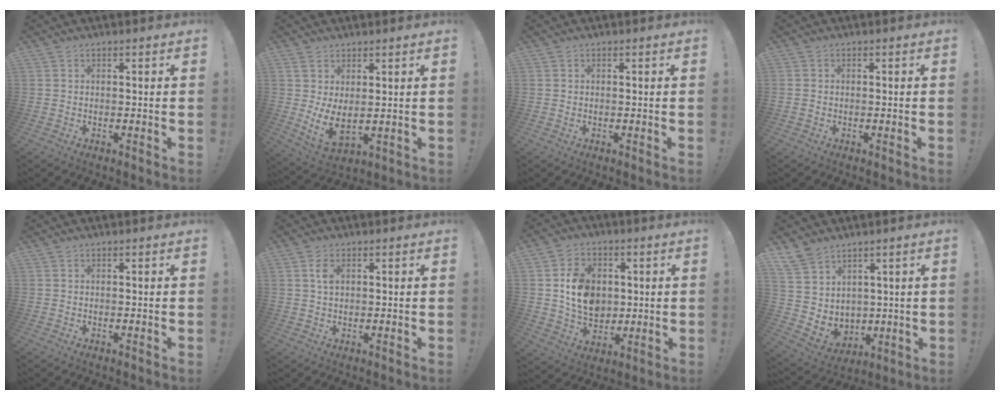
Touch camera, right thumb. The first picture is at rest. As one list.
[{"total": 7.2, "force": [2.0, 3.4, 6.0], "torque": [-0.110, -0.031, 0.041]}, {"total": 0.0}, {"total": 0.7, "force": [-0.4, 0.5, 0.3], "torque": [-0.001, 0.002, -0.007]}, {"total": 0.0}, {"total": 3.4, "force": [1.0, 1.9, 2.6], "torque": [-0.037, -0.002, 0.015]}, {"total": 12.6, "force": [1.0, 10.7, 6.6], "torque": [-0.100, 0.001, 0.027]}, {"total": 8.6, "force": [6.1, 5.7, 1.7], "torque": [-0.043, -0.047, 0.129]}]